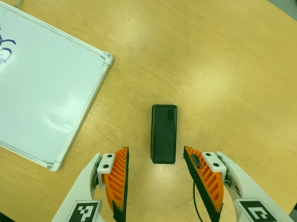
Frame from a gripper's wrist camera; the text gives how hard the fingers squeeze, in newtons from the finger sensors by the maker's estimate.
{"total": 0.0}